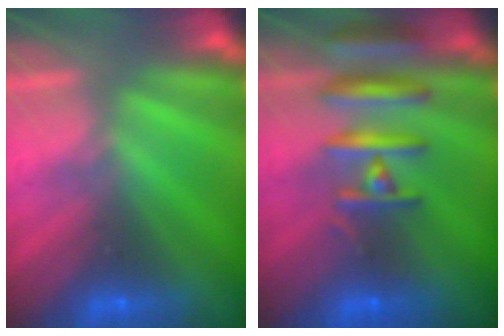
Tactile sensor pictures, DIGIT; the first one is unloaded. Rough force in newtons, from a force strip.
{"total": 7.5}